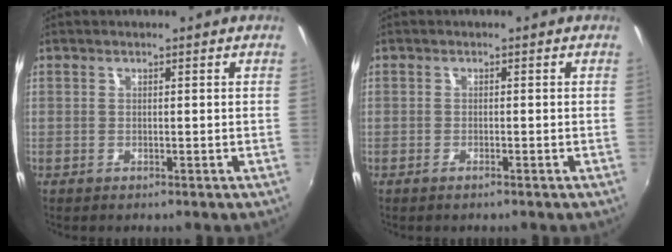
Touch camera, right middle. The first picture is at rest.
{"total": 1.0, "force": [-0.8, 0.1, 0.5], "torque": [-0.011, -0.003, -0.016]}